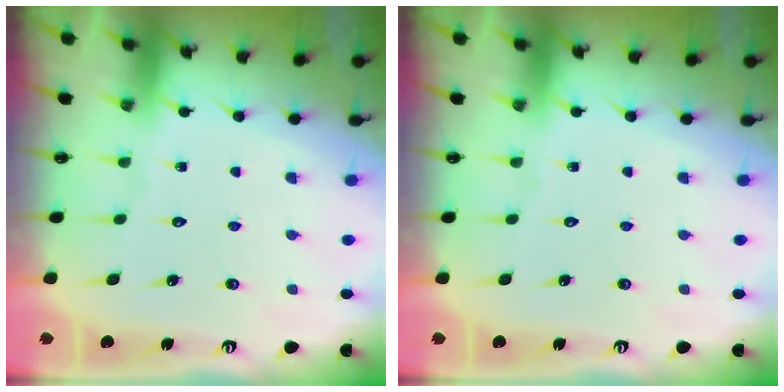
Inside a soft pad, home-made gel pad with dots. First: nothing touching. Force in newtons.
{"total": 0.0}